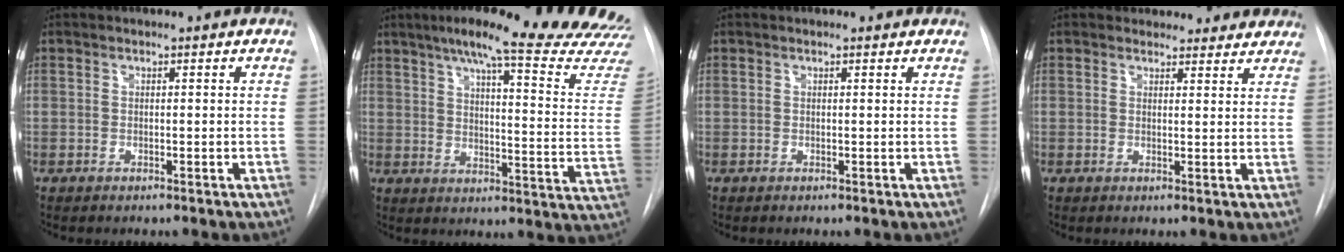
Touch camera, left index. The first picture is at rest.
{"total": 27.3, "force": [24.4, 0.7, 12.2], "torque": [-0.171, -0.103, 0.288]}
{"total": 1.1, "force": [1.0, 0.3, 0.4], "torque": [-0.012, 0.007, 0.007]}
{"total": 9.4, "force": [8.5, 3.7, 1.0], "torque": [0.024, 0.002, 0.078]}